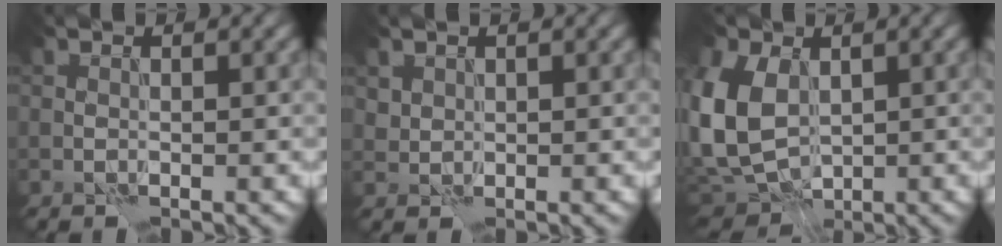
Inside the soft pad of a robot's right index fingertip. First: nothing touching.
{"total": 1.2, "force": [0.8, 0.9, 0.2], "torque": [-0.006, -0.002, 0.019]}
{"total": 9.6, "force": [0.1, 6.8, 6.8], "torque": [-0.173, -0.015, 0.001]}